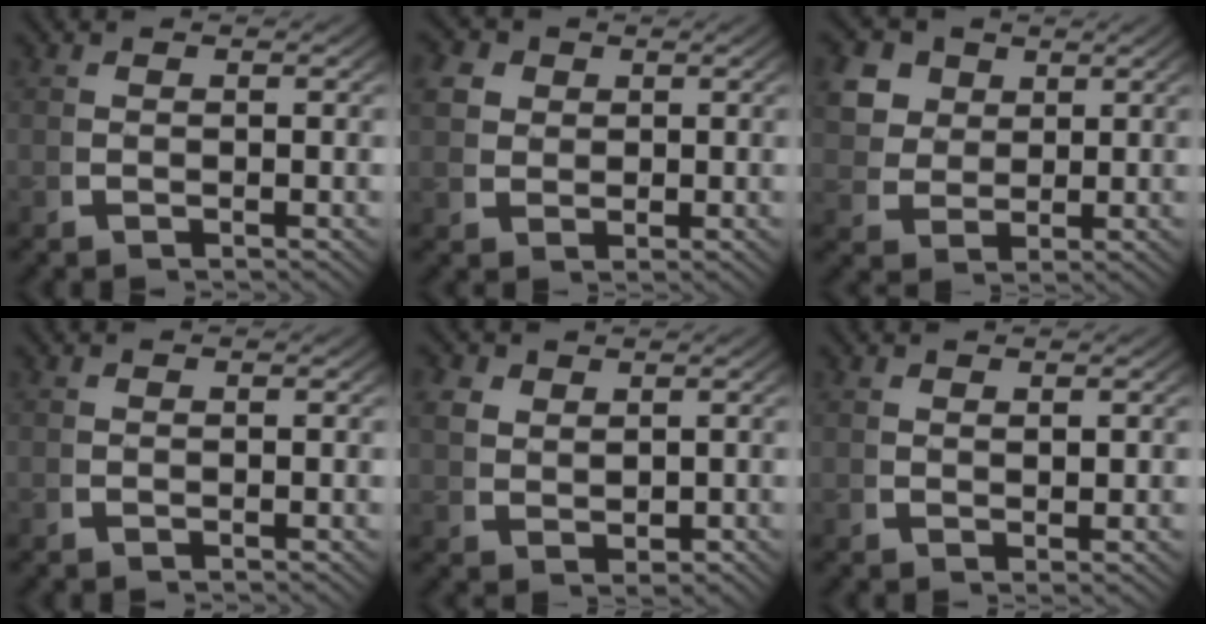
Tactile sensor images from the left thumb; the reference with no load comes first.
{"total": 4.4, "force": [1.6, 3.6, 1.9], "torque": [-0.049, -0.008, 0.032]}
{"total": 7.1, "force": [2.9, 5.5, 3.4], "torque": [-0.080, -0.012, 0.055]}
{"total": 0.0}
{"total": 3.2, "force": [1.2, 2.5, 1.6], "torque": [-0.032, -0.012, 0.038]}
{"total": 0.9, "force": [0.8, -0.1, 0.4], "torque": [-0.004, -0.003, 0.023]}